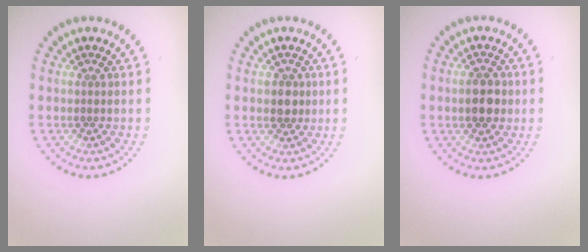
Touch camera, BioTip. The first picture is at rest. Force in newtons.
{"total": 1.8, "press": 1.7, "slide": 0.7}
{"total": 2.9, "press": 2.9, "slide": 0.1}